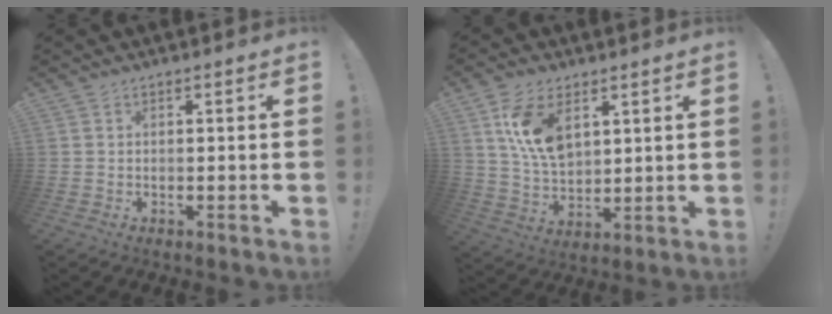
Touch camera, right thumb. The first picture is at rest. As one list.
[{"total": 12.4, "force": [5.3, 7.5, 8.3], "torque": [-0.159, -0.012, 0.100]}]